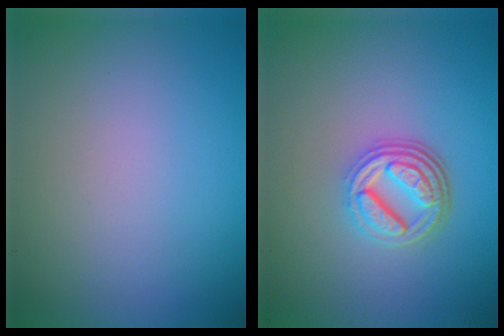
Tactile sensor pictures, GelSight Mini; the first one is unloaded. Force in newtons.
{"total": 4.5, "press": 3.4, "slide": 3.0}